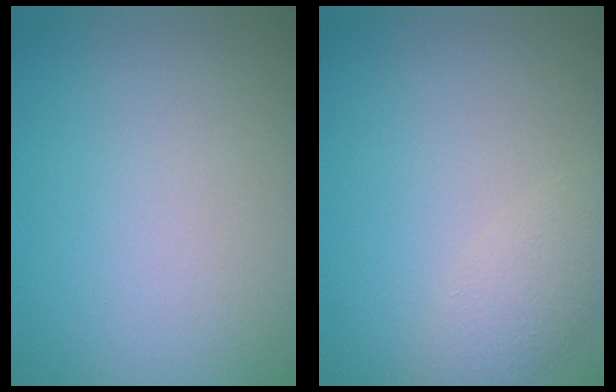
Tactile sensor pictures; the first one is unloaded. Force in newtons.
{"total": 2.4, "press": 2.4, "slide": 0.2}